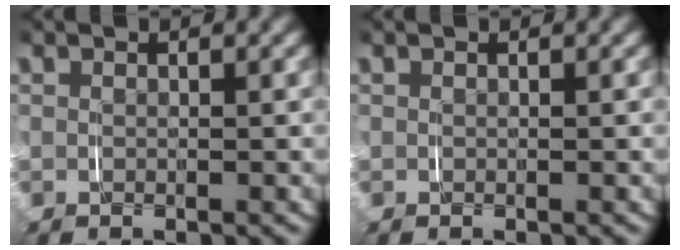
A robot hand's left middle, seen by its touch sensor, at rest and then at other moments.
{"total": 0.0}